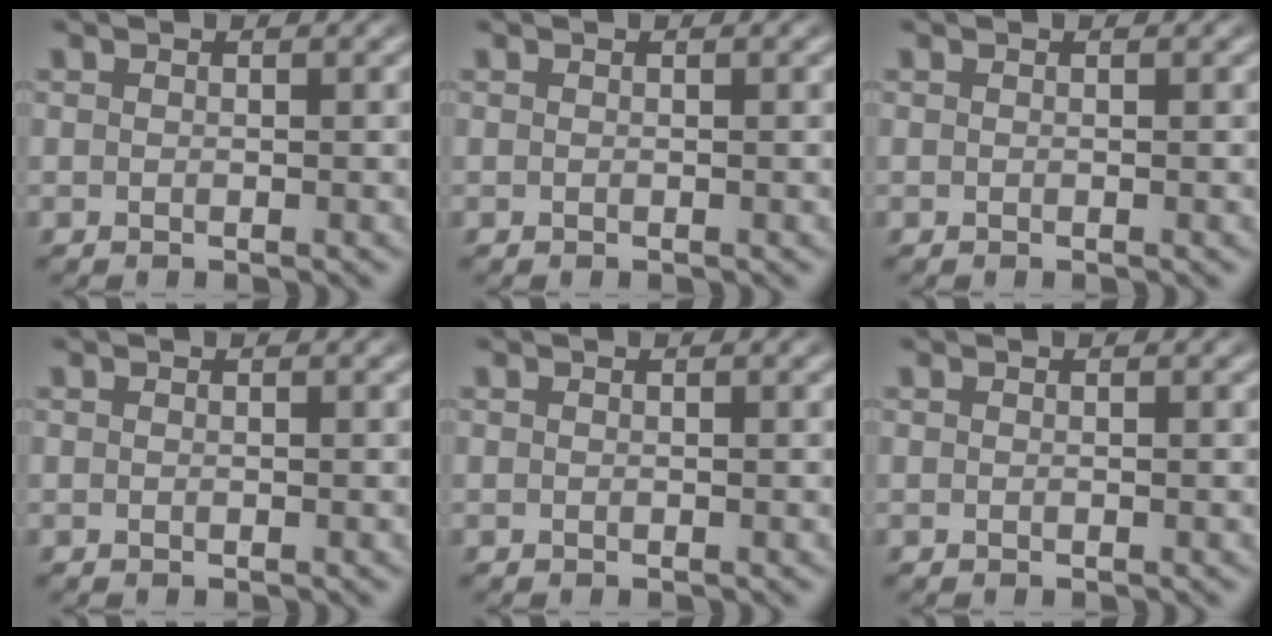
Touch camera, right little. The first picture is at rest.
{"total": 0.0}
{"total": 0.0}
{"total": 0.0}
{"total": 0.0}
{"total": 0.0}